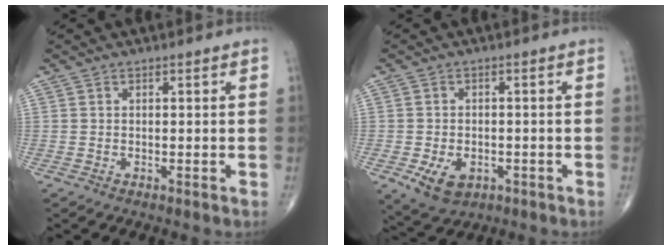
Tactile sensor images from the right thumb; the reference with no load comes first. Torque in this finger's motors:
{"motor_torque": [2.96, 1.96, 0.21, -0.41, 0.03]}